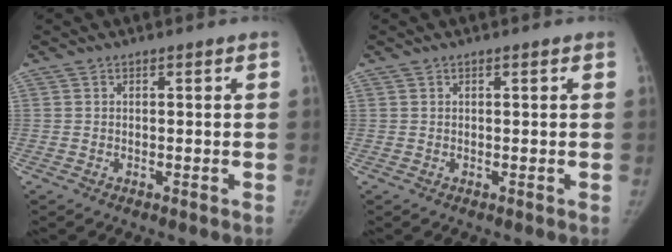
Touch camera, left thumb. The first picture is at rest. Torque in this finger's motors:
{"motor_torque": [-0.14, -0.16, 0.05, 0.15, -0.02]}